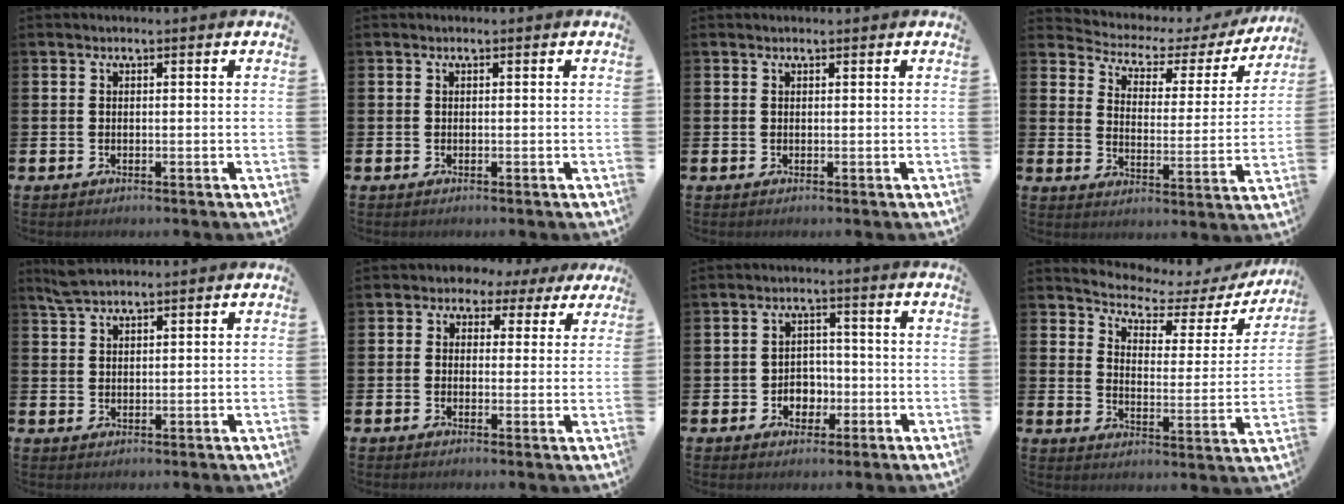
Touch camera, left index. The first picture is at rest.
{"total": 0.0}
{"total": 0.0}
{"total": 4.0, "force": [3.3, 2.1, 1.0], "torque": [-0.048, -0.024, 0.046]}
{"total": 3.3, "force": [3.0, 0.8, 1.1], "torque": [-0.027, -0.004, 0.055]}
{"total": 2.5, "force": [1.0, 2.3, 0.4], "torque": [-0.019, -0.001, 0.011]}
{"total": 3.6, "force": [-1.2, 3.2, 1.3], "torque": [-0.024, 0.001, -0.031]}
{"total": 4.0, "force": [3.5, 1.5, 1.0], "torque": [-0.049, -0.029, 0.050]}